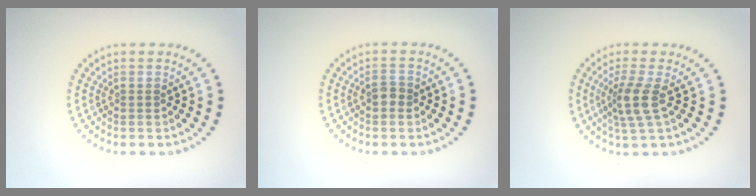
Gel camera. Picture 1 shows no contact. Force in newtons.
{"total": 1.3, "press": 1.3, "slide": 0.2}
{"total": 2.9, "press": 2.3, "slide": 1.8}